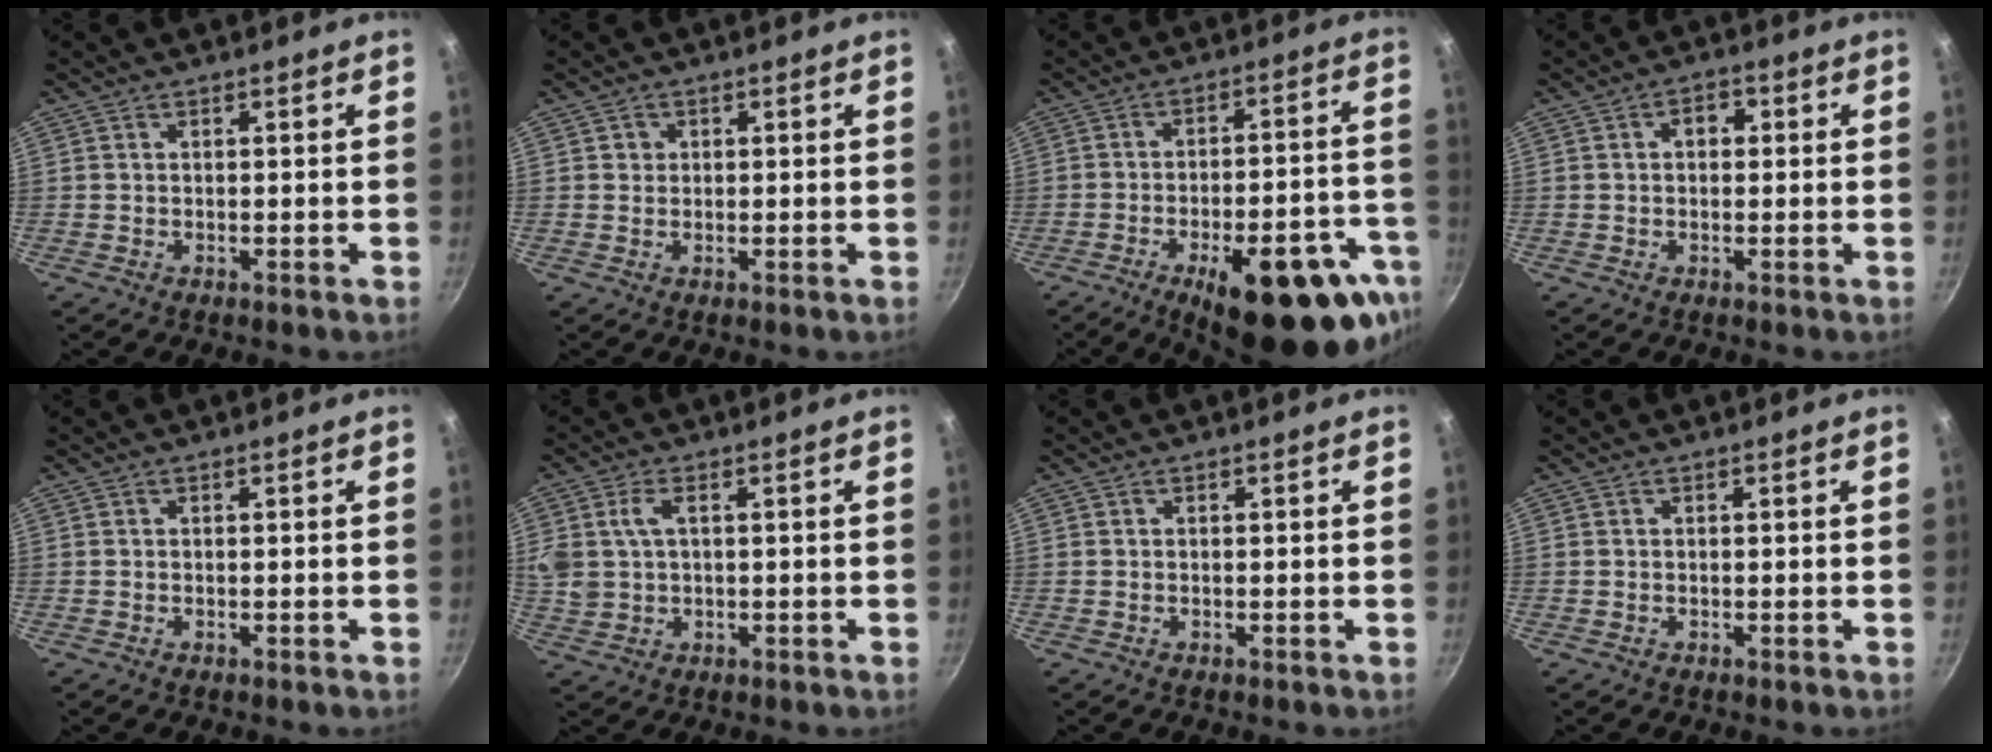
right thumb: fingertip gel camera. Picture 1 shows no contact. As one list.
[{"total": 1.4, "force": [0.3, 1.3, 0.2], "torque": [0.005, 0.002, 0.002]}, {"total": 23.7, "force": [-12.1, 9.1, 18.2], "torque": [-0.188, 0.044, -0.158]}, {"total": 3.4, "force": [0.6, 2.4, 2.3], "torque": [-0.017, 0.010, 0.004]}, {"total": 0.0}, {"total": 7.3, "force": [1.9, 4.8, 5.1], "torque": [-0.097, 0.005, 0.040]}, {"total": 0.0}, {"total": 0.0}]